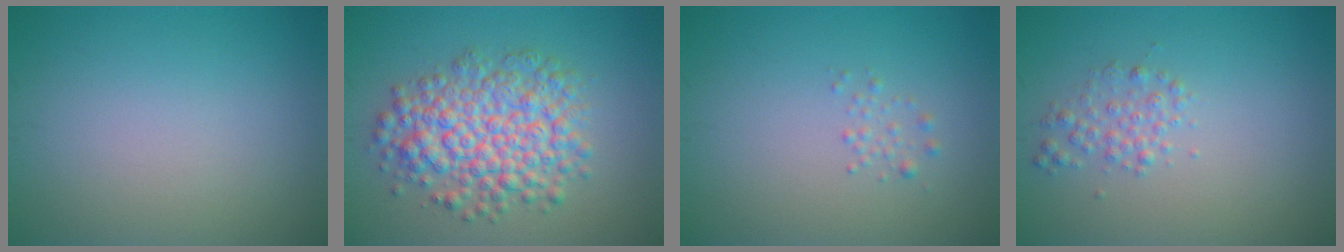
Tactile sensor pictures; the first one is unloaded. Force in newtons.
{"total": 7.0, "press": 7.0, "slide": 0.2}
{"total": 0.8, "press": 0.8, "slide": 0.0}
{"total": 1.7, "press": 1.7, "slide": 0.0}